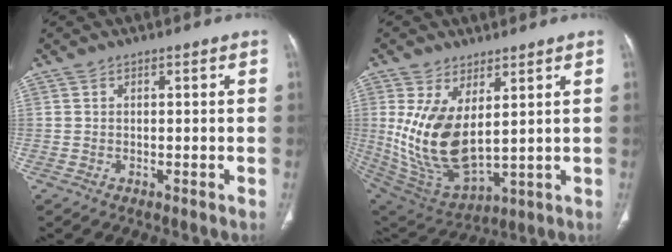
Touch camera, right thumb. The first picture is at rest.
{"total": 15.3, "force": [3.1, 7.8, 12.8], "torque": [-0.241, -0.026, 0.088]}